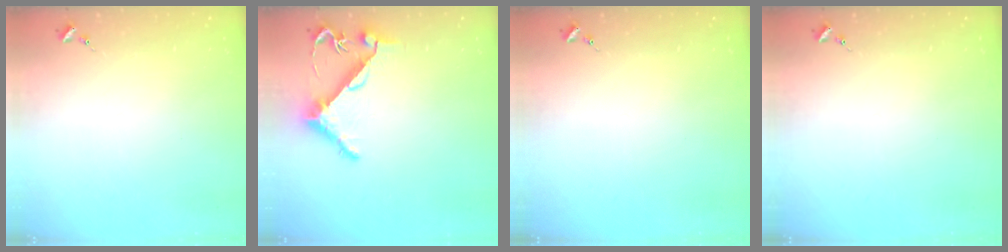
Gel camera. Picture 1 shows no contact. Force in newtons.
{"total": 6.3, "press": 6.3, "slide": 0.6}
{"total": 0.0}
{"total": 0.0}